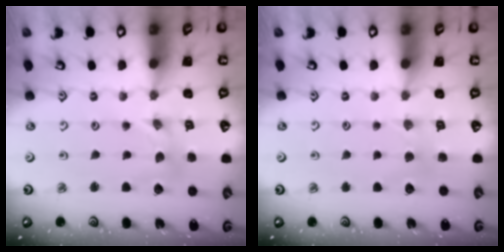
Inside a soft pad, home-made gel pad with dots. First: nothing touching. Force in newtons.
{"total": 2.6, "press": 2.6, "slide": 0.5}